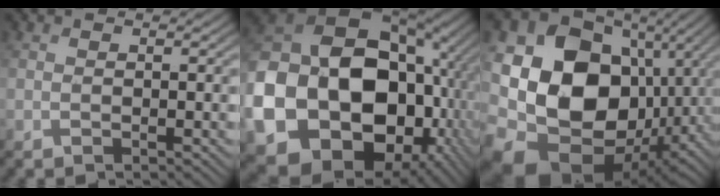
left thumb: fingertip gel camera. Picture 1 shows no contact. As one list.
[{"total": 23.7, "force": [-3.8, 18.6, 14.1], "torque": [-0.359, -0.036, -0.058]}, {"total": 19.9, "force": [-0.3, 16.1, 11.6], "torque": [-0.274, -0.035, 0.028]}]